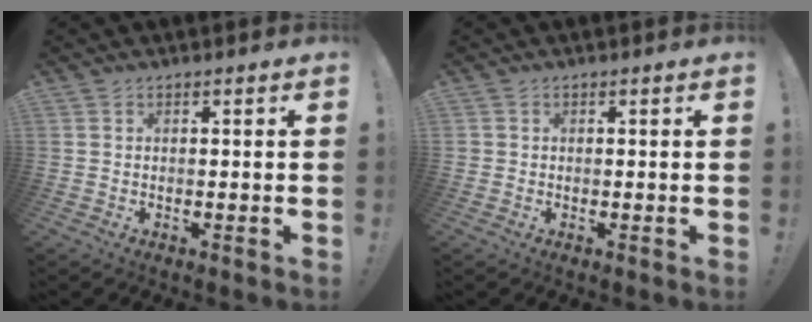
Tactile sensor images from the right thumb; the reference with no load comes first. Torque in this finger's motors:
{"motor_torque": [0.00, -0.06, -0.04, 0.14, -0.04]}